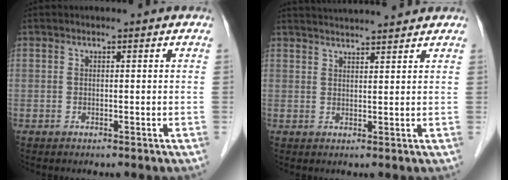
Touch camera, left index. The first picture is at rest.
{"total": 9.2, "force": [8.7, 0.1, 3.0], "torque": [-0.050, 0.025, 0.125]}